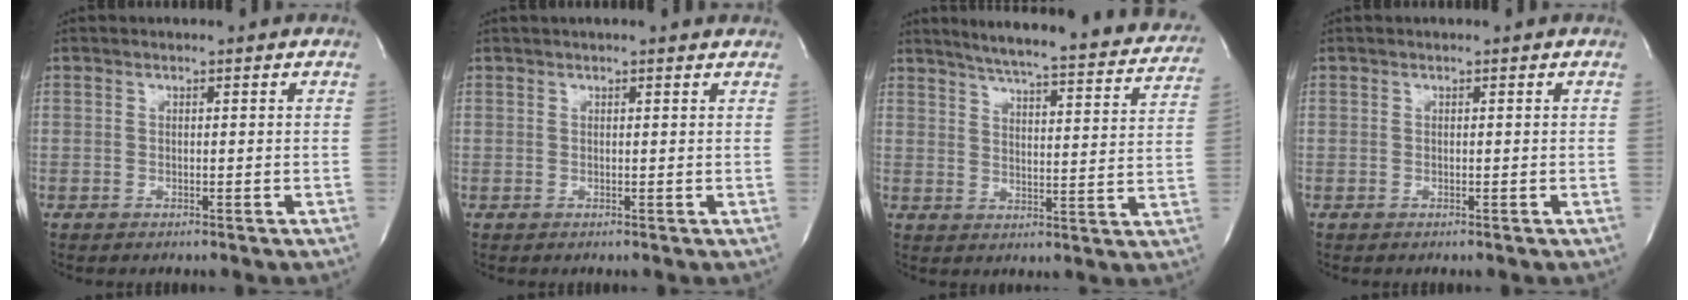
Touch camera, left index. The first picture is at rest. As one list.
[{"total": 4.3, "force": [3.9, 0.3, 1.7], "torque": [-0.025, 0.021, 0.040]}, {"total": 25.4, "force": [23.0, 2.6, 10.4], "torque": [-0.153, -0.056, 0.275]}, {"total": 0.0}]